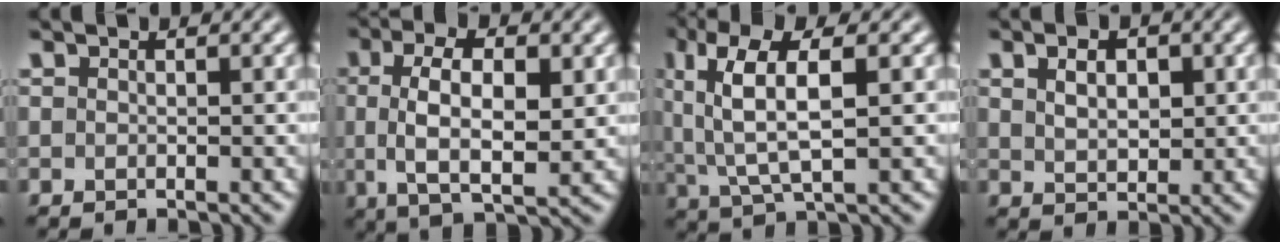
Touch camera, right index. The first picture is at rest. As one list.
[{"total": 6.6, "force": [0.6, 3.0, 5.8], "torque": [-0.110, -0.013, 0.017]}, {"total": 6.4, "force": [1.4, 2.7, 5.6], "torque": [-0.111, 0.000, 0.031]}, {"total": 2.6, "force": [0.9, 1.2, 2.2], "torque": [-0.017, -0.006, 0.025]}]